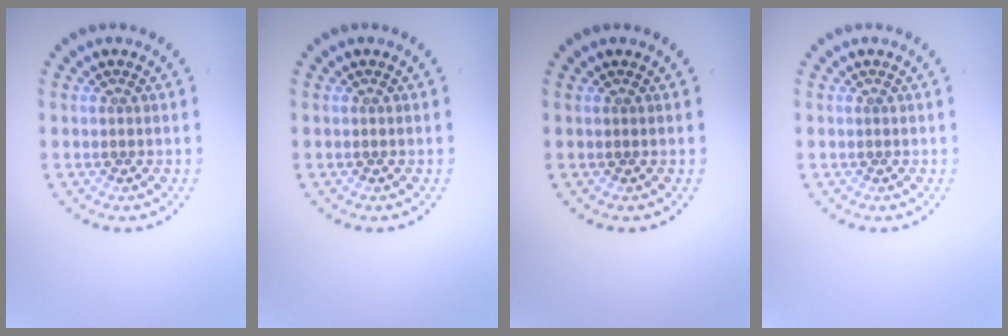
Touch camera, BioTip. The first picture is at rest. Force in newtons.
{"total": 0.0}
{"total": 0.0}
{"total": 0.0}